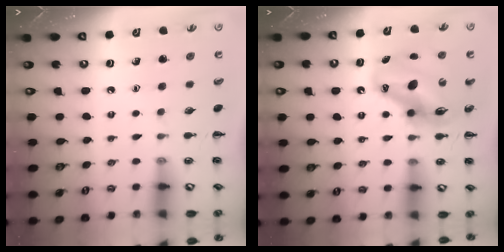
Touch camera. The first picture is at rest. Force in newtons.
{"total": 12.7, "press": 12.2, "slide": 3.7}